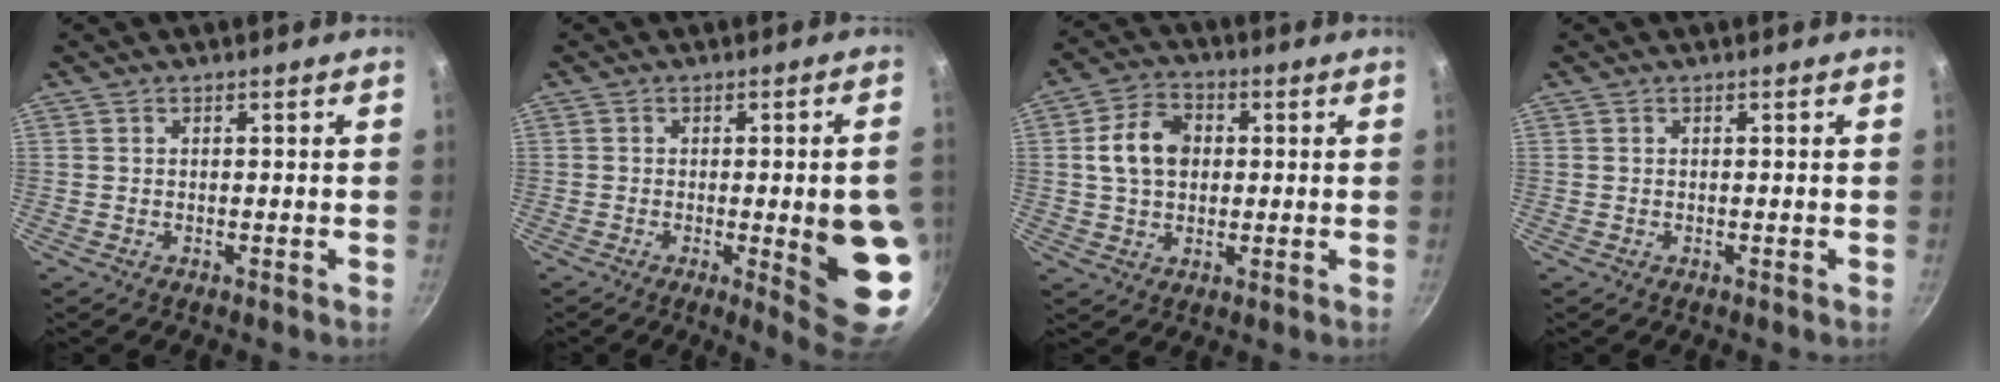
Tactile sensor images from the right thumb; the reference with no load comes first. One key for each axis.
{"total": 13.1, "fx": -1.8, "fy": 2.6, "fz": 12.7, "tx": -0.140, "ty": 0.001, "tz": -0.016}
{"total": 9.5, "fx": 1.3, "fy": 7.1, "fz": 6.2, "tx": -0.091, "ty": 0.014, "tz": 0.013}
{"total": 0.0}